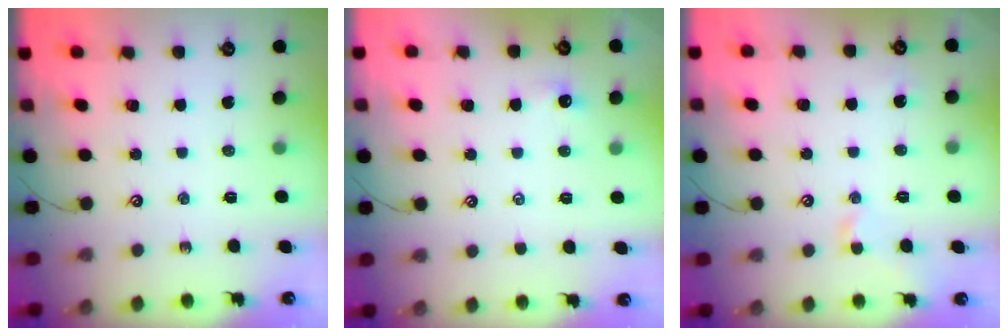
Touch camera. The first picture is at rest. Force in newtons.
{"total": 2.3, "press": 2.3, "slide": 0.4}
{"total": 1.0, "press": 0.9, "slide": 0.3}